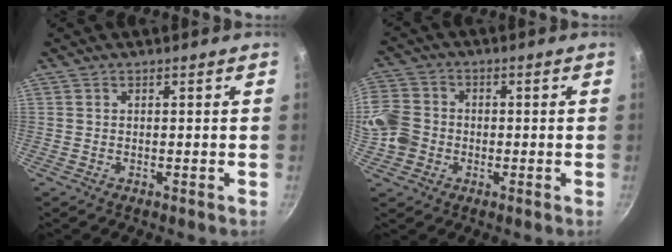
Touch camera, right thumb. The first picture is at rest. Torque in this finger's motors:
{"motor_torque": [0.09, 0.09, 0.56, 0.11, 0.12]}